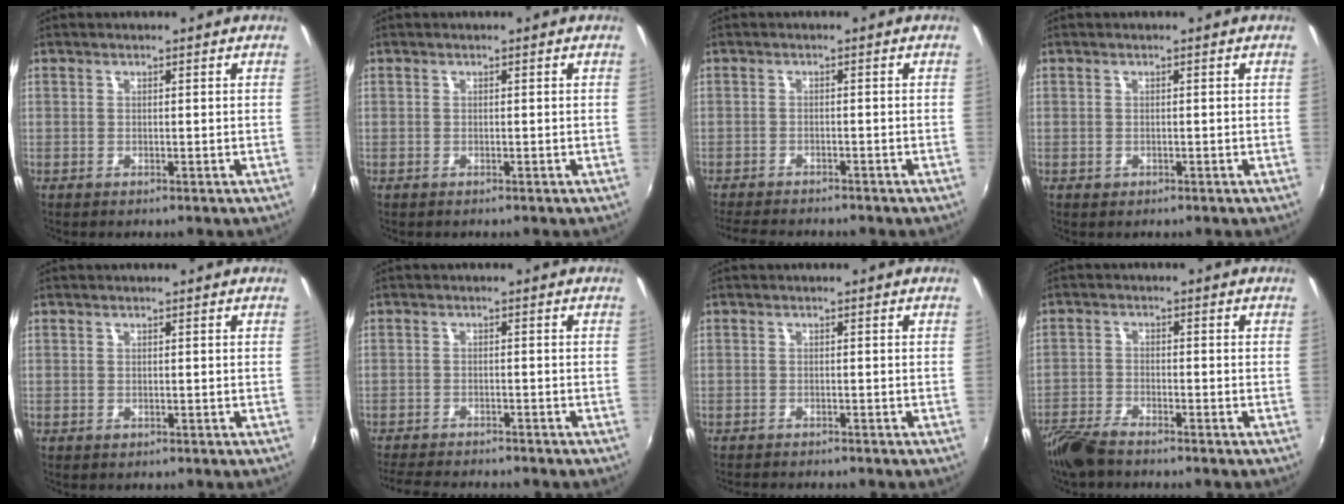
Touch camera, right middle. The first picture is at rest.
{"total": 0.0}
{"total": 7.6, "force": [-6.9, 1.4, 2.9], "torque": [-0.074, -0.017, -0.108]}
{"total": 0.0}
{"total": 0.5, "force": [-0.3, 0.4, 0.1], "torque": [0.000, -0.003, -0.005]}
{"total": 9.2, "force": [-8.4, 1.5, 3.5], "torque": [-0.088, -0.015, -0.132]}
{"total": 3.0, "force": [-2.8, 0.1, 0.9], "torque": [-0.027, -0.014, -0.047]}
{"total": 6.7, "force": [-5.6, 1.7, 3.1], "torque": [-0.082, -0.018, -0.113]}